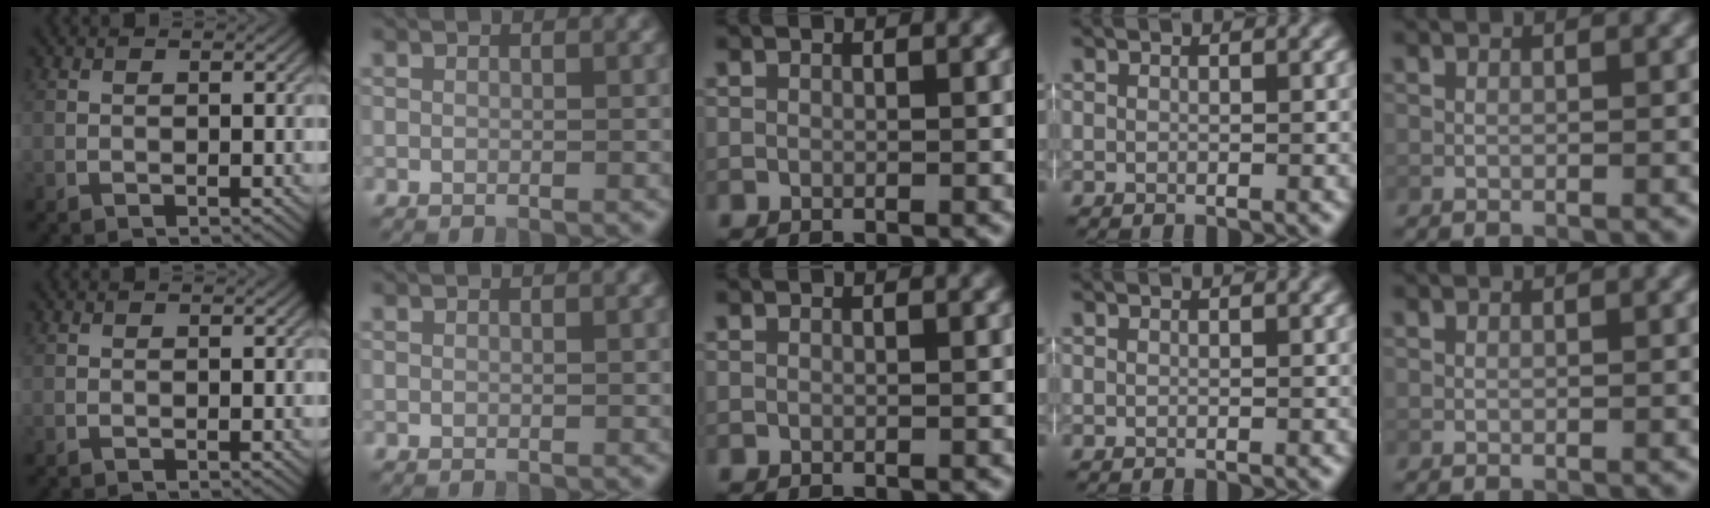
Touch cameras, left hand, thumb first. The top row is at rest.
{}